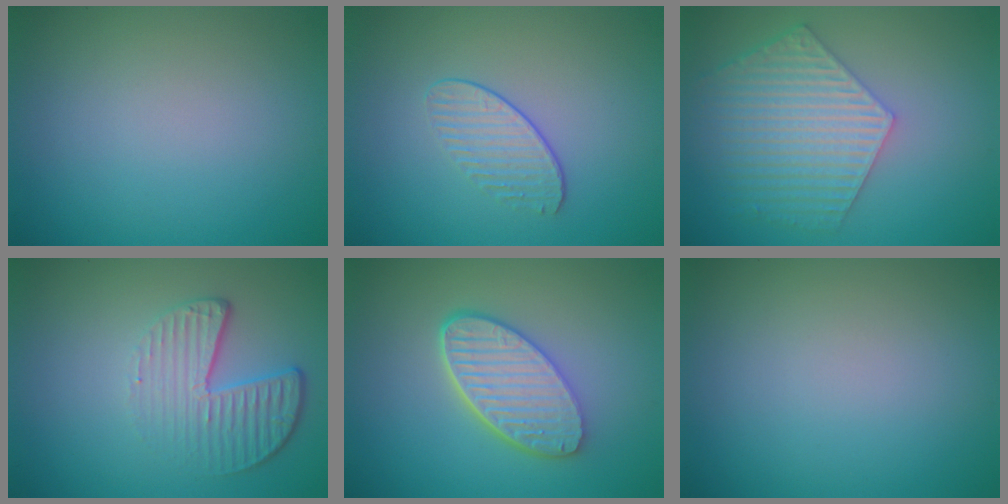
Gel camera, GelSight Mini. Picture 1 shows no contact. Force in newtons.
{"total": 1.8, "press": 1.3, "slide": 1.1}
{"total": 6.4, "press": 4.9, "slide": 4.2}
{"total": 4.5, "press": 3.0, "slide": 3.3}
{"total": 5.7, "press": 4.5, "slide": 3.5}
{"total": 0.0}